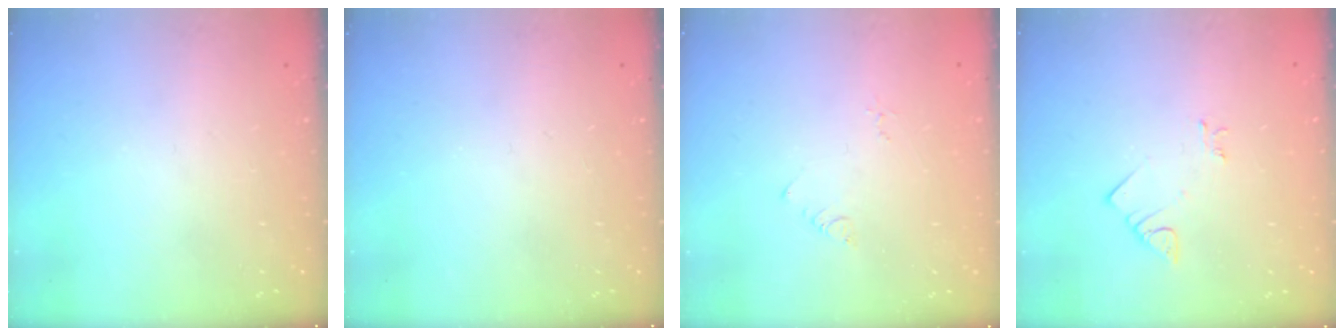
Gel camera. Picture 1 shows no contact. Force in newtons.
{"total": 0.0}
{"total": 1.4, "press": 1.3, "slide": 0.3}
{"total": 2.9, "press": 2.9, "slide": 0.3}